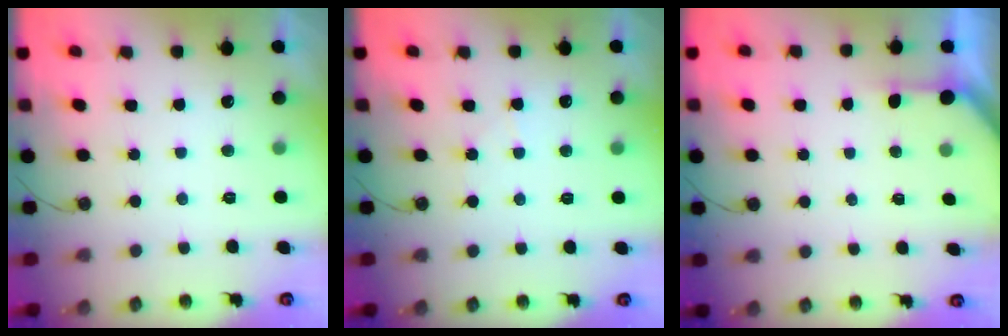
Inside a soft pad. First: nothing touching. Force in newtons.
{"total": 3.3, "press": 3.2, "slide": 0.6}
{"total": 1.7, "press": 1.7, "slide": 0.2}